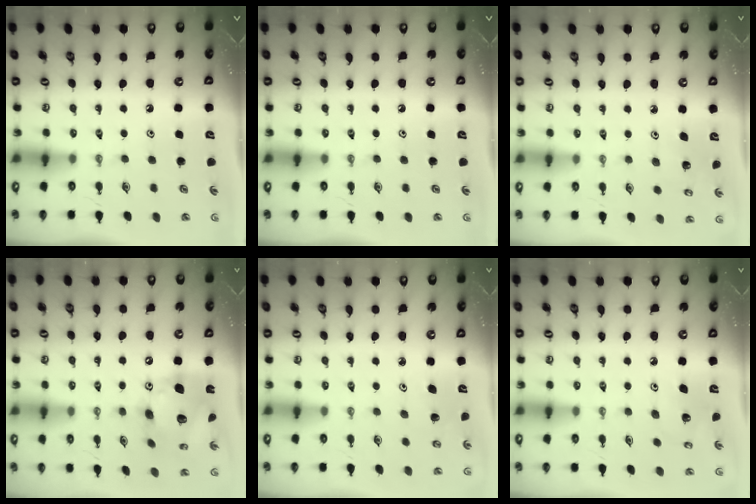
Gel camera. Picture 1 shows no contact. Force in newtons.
{"total": 0.0}
{"total": 2.8, "press": 2.8, "slide": 0.3}
{"total": 18.1, "press": 18.0, "slide": 1.8}
{"total": 2.9, "press": 2.8, "slide": 0.8}
{"total": 5.5, "press": 5.5, "slide": 0.3}